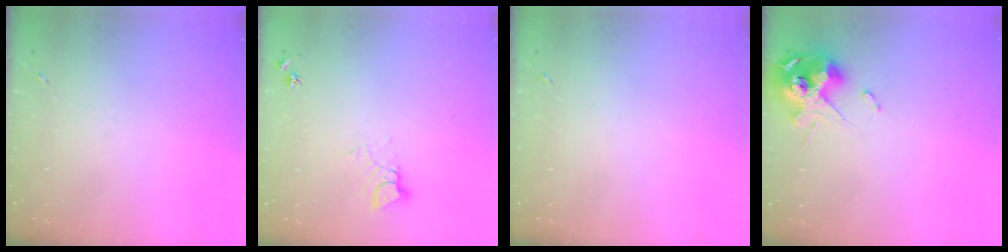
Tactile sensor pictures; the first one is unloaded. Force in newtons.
{"total": 5.4, "press": 5.4, "slide": 0.5}
{"total": 0.0}
{"total": 13.2, "press": 13.1, "slide": 1.8}